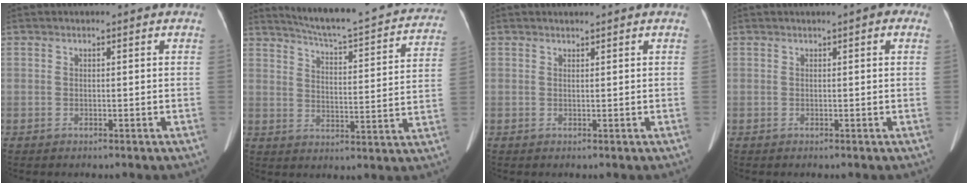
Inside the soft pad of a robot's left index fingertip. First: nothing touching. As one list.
[{"total": 24.1, "force": [21.8, 2.8, 9.7], "torque": [-0.142, -0.044, 0.271]}, {"total": 0.6, "force": [0.6, 0.0, 0.2], "torque": [-0.007, 0.002, 0.012]}, {"total": 2.3, "force": [1.1, 0.6, 2.0], "torque": [-0.021, 0.009, 0.008]}]